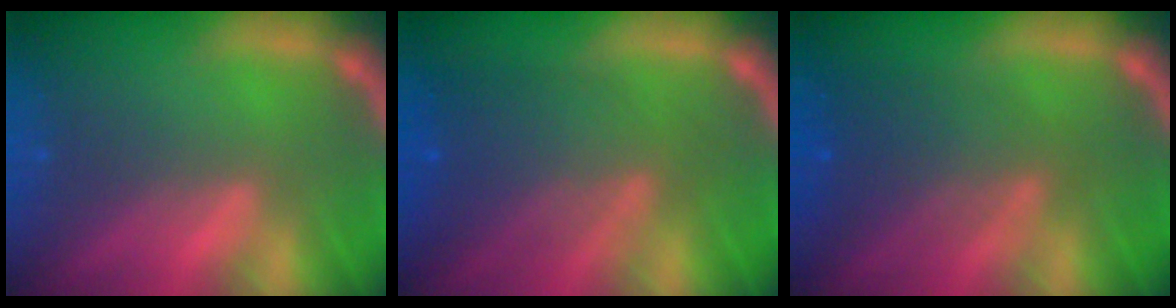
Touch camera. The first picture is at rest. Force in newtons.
{"total": 6.6}
{"total": 5.1}